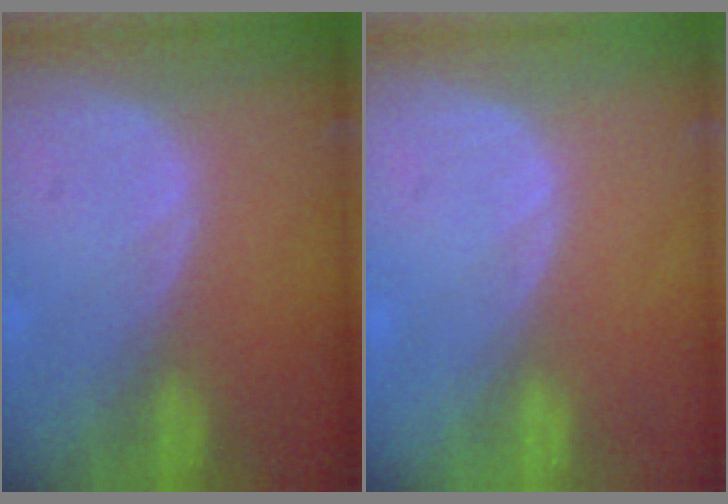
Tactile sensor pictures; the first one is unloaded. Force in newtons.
{"total": 0.0}